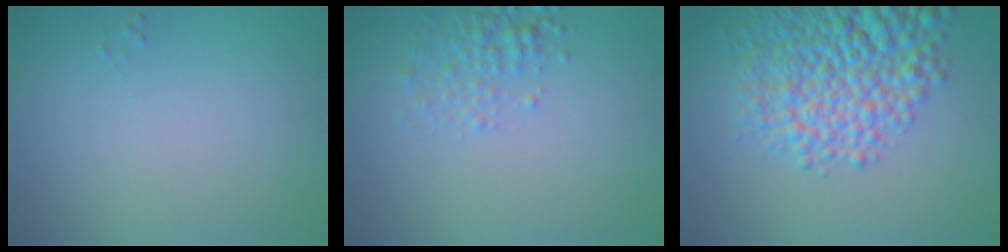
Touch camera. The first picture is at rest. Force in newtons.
{"total": 2.3, "press": 2.3, "slide": 0.1}
{"total": 9.9, "press": 9.8, "slide": 0.3}